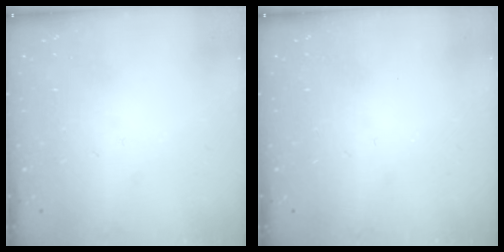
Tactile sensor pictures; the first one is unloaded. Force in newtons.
{"total": 0.0}